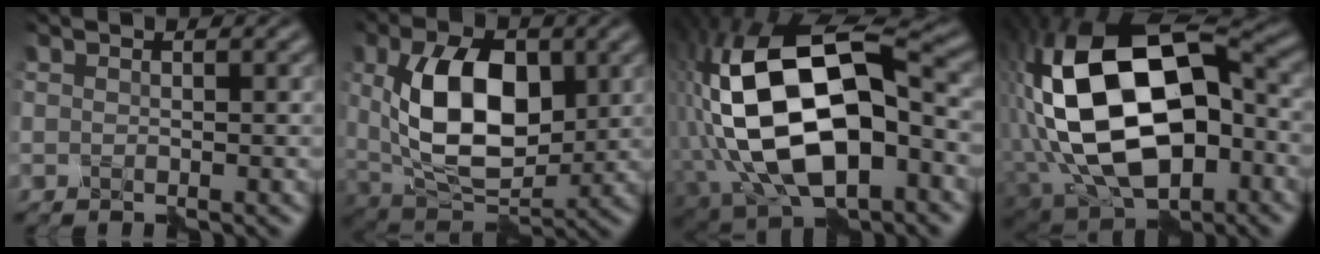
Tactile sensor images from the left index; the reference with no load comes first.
{"total": 10.3, "force": [1.0, 6.0, 8.3], "torque": [-0.153, -0.001, 0.018]}
{"total": 16.1, "force": [-1.4, 9.2, 13.1], "torque": [-0.257, 0.002, -0.031]}
{"total": 17.4, "force": [-1.0, 11.1, 13.4], "torque": [-0.268, -0.010, -0.016]}